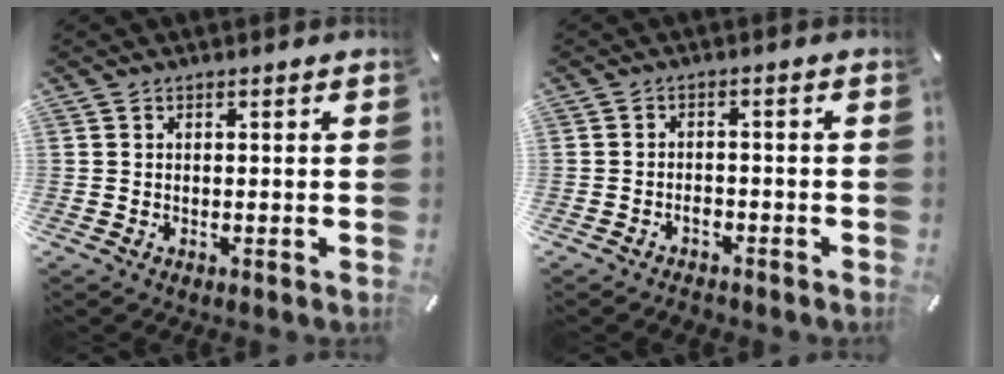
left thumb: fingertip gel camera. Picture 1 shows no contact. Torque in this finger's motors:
{"motor_torque": [-0.25, 0.56, -0.07, 0.10, -0.08]}